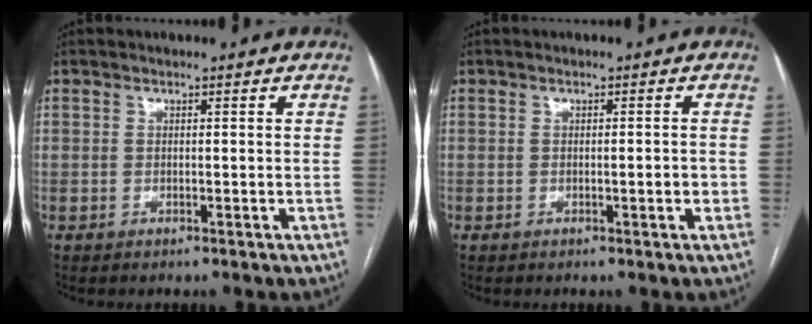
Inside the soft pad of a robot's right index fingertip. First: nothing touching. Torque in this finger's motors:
{"motor_torque": [0.84, 0.19, 0.03, 0.02]}